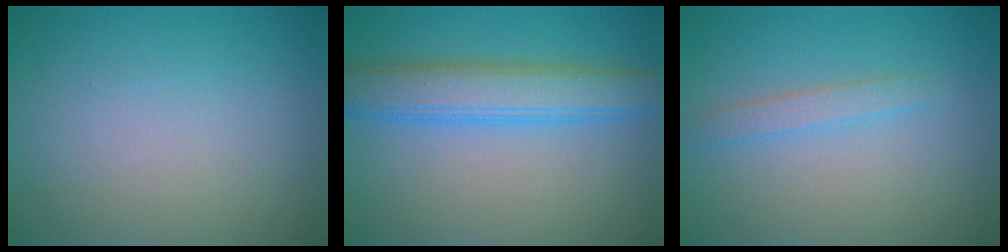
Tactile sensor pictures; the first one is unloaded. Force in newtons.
{"total": 5.2, "press": 5.2, "slide": 0.1}
{"total": 1.5, "press": 1.5, "slide": 0.0}